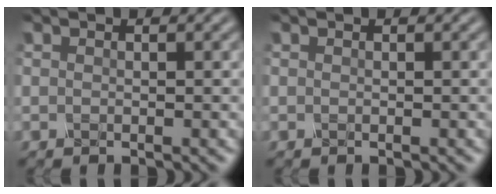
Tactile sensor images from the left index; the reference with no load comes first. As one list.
[{"total": 0.0}]